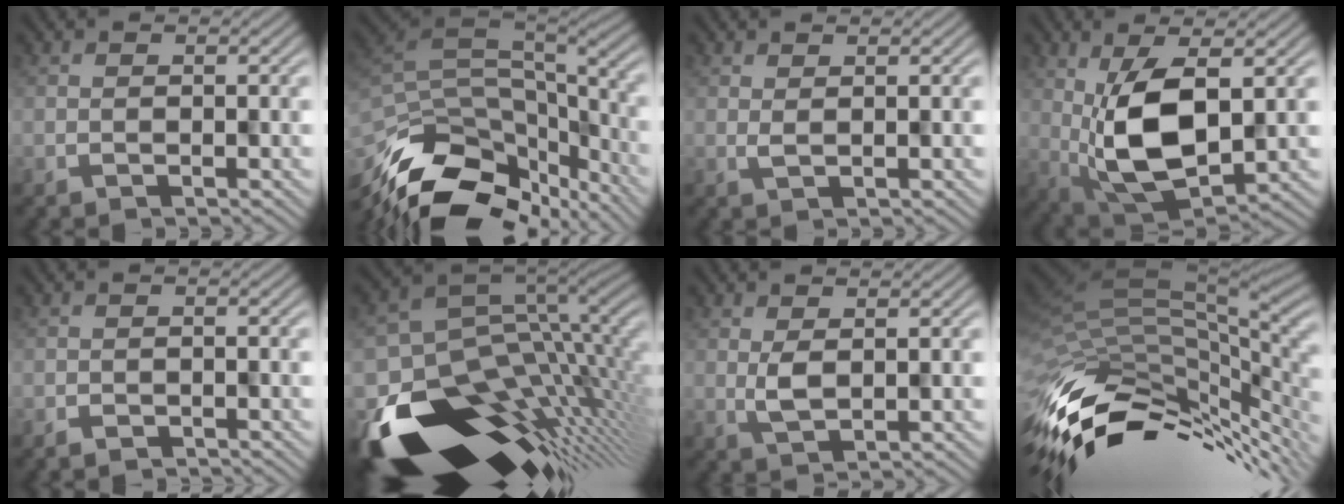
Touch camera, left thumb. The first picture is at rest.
{"total": 13.8, "force": [-7.2, 6.9, 9.5], "torque": [-0.230, -0.024, -0.109]}
{"total": 1.3, "force": [0.7, 0.1, 1.0], "torque": [-0.027, 0.001, 0.013]}
{"total": 10.6, "force": [1.4, 4.8, 9.3], "torque": [-0.195, -0.008, 0.035]}
{"total": 1.5, "force": [-1.4, 0.4, 0.4], "torque": [-0.005, 0.000, -0.024]}
{"total": 17.0, "force": [-6.8, 9.6, 12.2], "torque": [-0.255, -0.035, -0.082]}
{"total": 2.6, "force": [0.8, 1.0, 2.3], "torque": [-0.056, 0.002, 0.017]}
{"total": 15.5, "force": [-5.2, 7.6, 12.4], "torque": [-0.268, -0.028, -0.080]}